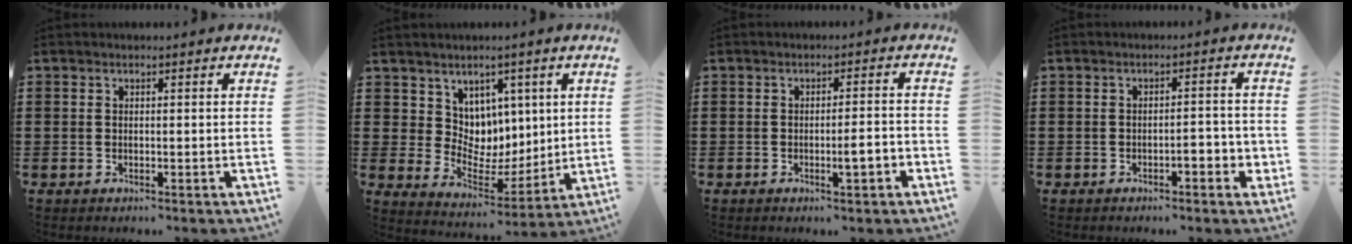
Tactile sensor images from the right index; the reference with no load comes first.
{"total": 7.0, "force": [5.1, 4.8, -0.6], "torque": [-0.031, -0.050, 0.098]}
{"total": 3.3, "force": [-1.3, 0.4, 3.0], "torque": [-0.050, 0.000, -0.024]}
{"total": 3.2, "force": [-1.4, 0.9, 2.8], "torque": [-0.046, 0.004, -0.025]}